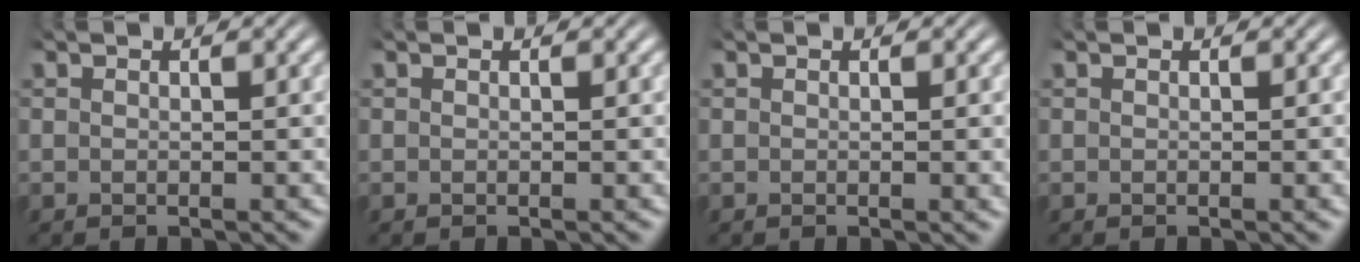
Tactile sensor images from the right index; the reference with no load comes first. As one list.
[{"total": 0.7, "force": [-0.5, 0.3, -0.3], "torque": [0.002, 0.001, -0.011]}, {"total": 0.8, "force": [-0.7, 0.4, 0.2], "torque": [-0.007, 0.001, -0.016]}, {"total": 0.9, "force": [-0.8, 0.4, -0.1], "torque": [-0.001, 0.004, -0.017]}]